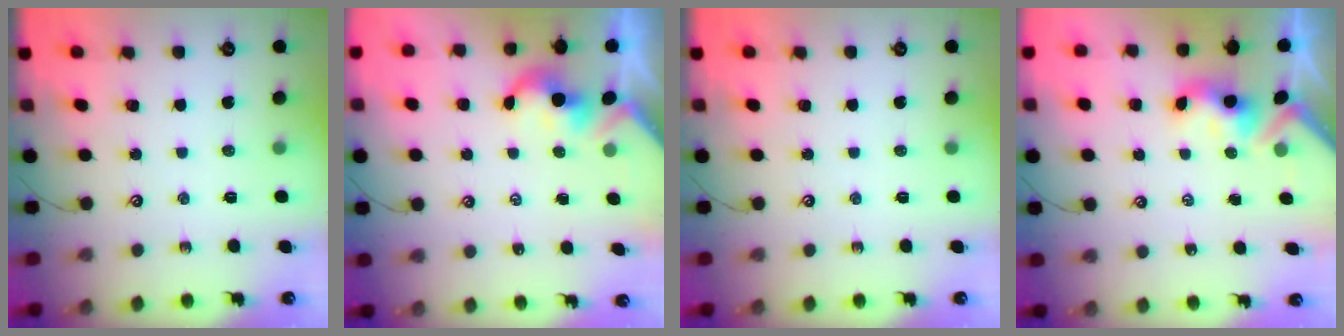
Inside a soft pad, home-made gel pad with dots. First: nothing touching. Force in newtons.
{"total": 2.1, "press": 2.1, "slide": 0.2}
{"total": 0.0}
{"total": 3.2, "press": 3.1, "slide": 0.3}